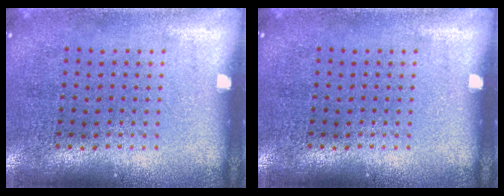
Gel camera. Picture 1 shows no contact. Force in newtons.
{"total": 0.0}